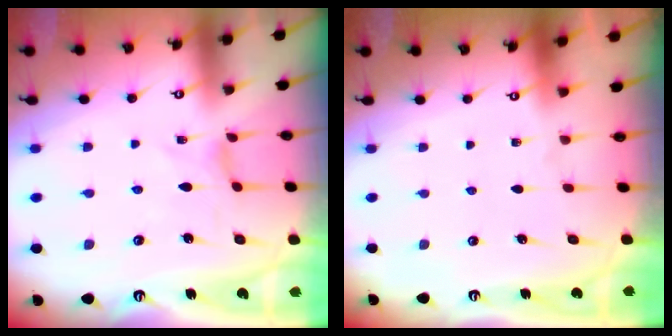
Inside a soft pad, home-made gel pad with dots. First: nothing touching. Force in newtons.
{"total": 0.0}